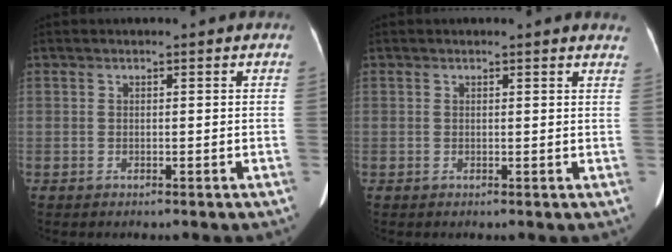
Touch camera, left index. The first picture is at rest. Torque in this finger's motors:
{"motor_torque": [0.17, -0.28, 0.04, 0.01]}